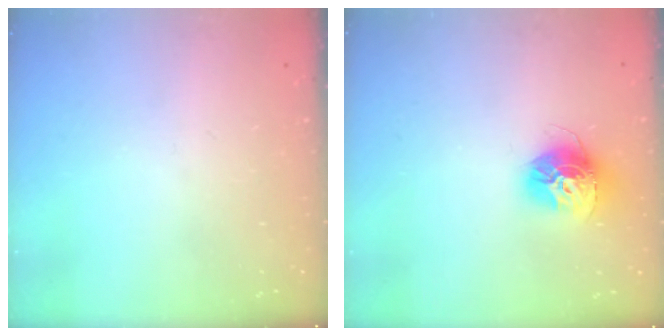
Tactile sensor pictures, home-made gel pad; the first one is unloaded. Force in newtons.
{"total": 13.8, "press": 13.8, "slide": 1.0}